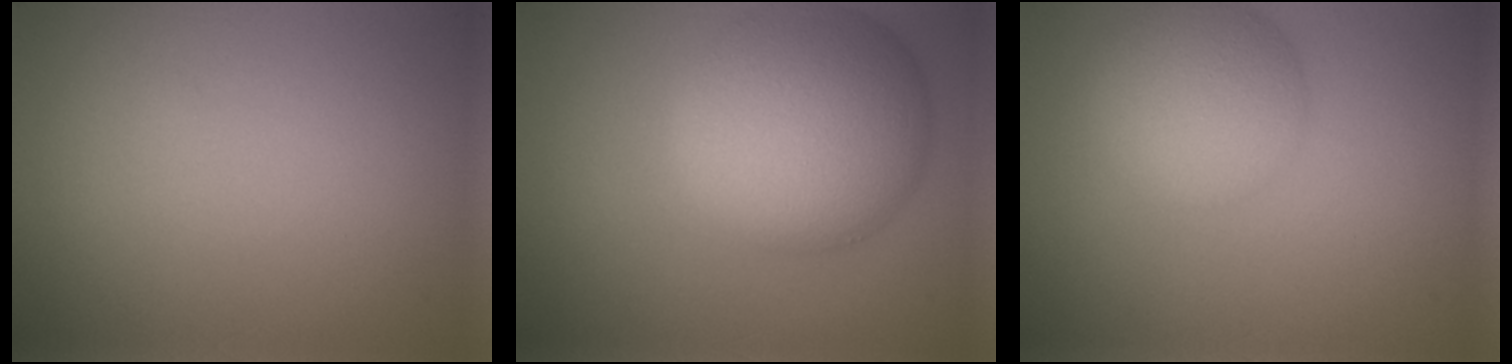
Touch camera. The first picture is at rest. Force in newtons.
{"total": 10.4, "press": 10.4, "slide": 0.5}
{"total": 5.6, "press": 5.6, "slide": 0.4}